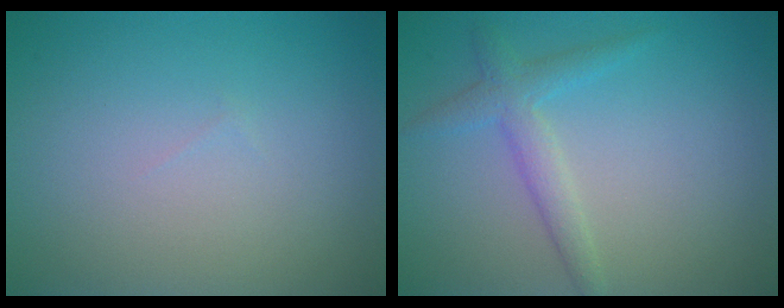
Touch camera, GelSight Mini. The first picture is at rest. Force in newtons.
{"total": 2.4, "press": 2.4, "slide": 0.1}